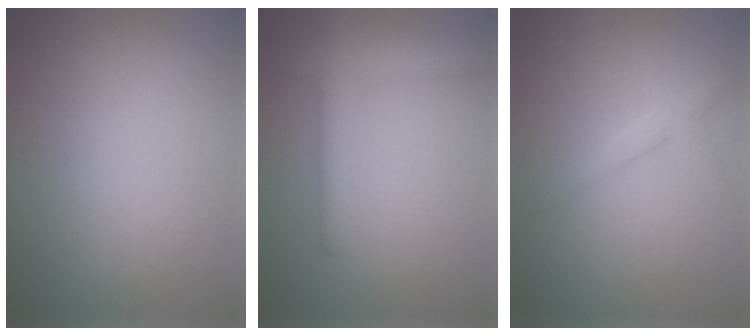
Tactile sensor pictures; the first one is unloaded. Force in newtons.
{"total": 3.3, "press": 3.3, "slide": 0.2}
{"total": 1.8, "press": 1.8, "slide": 0.1}